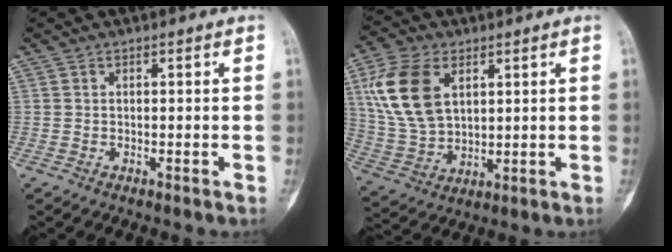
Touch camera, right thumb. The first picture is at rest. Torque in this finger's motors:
{"motor_torque": [0.28, 2.97, 0.34, 0.32, 0.31]}